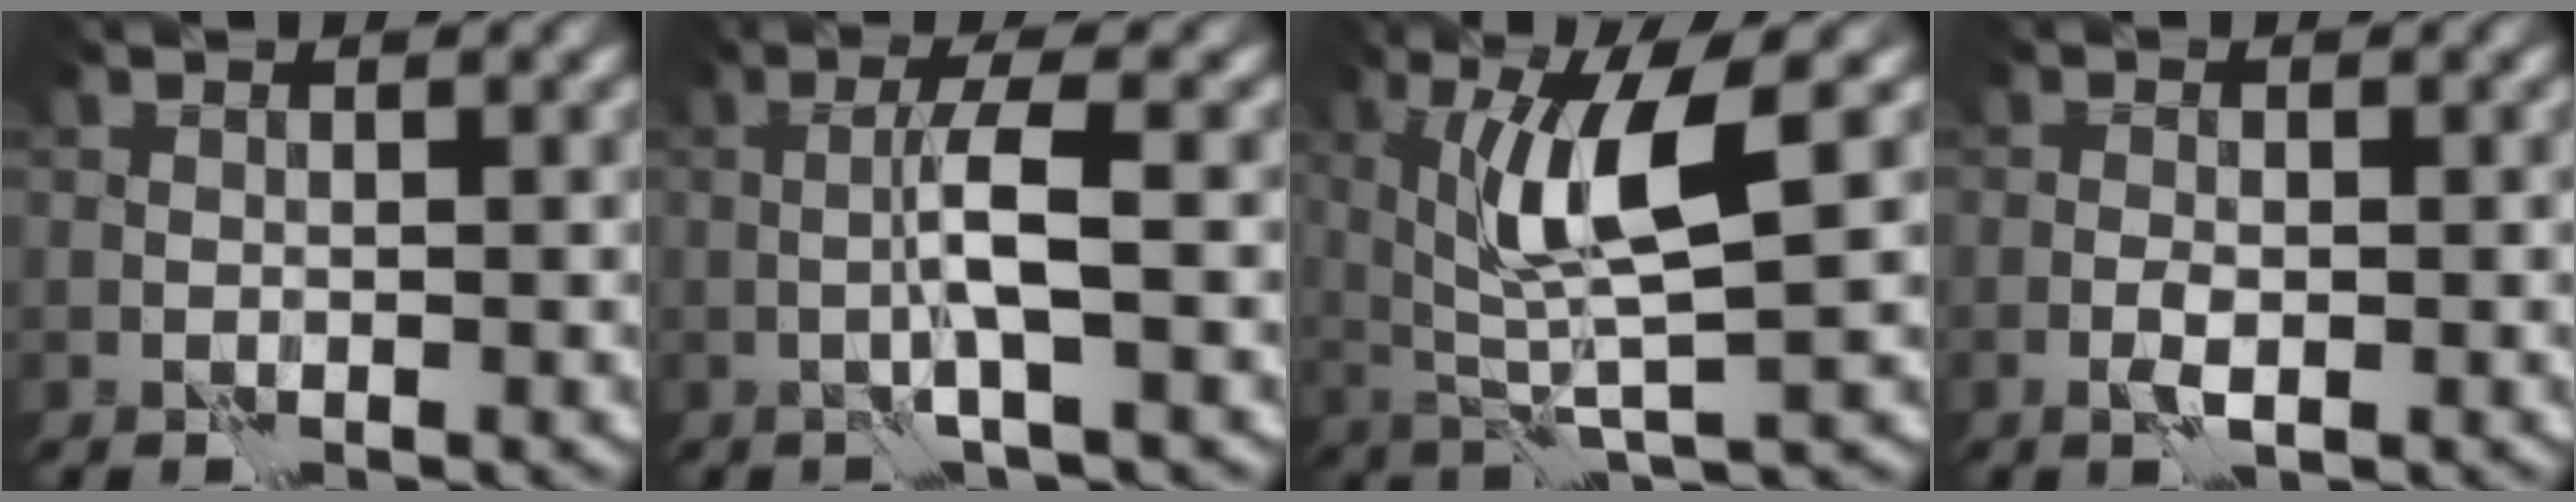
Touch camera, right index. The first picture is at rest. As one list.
[{"total": 3.3, "force": [-0.1, -0.1, 3.3], "torque": [-0.065, 0.007, -0.006]}, {"total": 6.9, "force": [2.3, 1.0, 6.4], "torque": [-0.122, -0.004, 0.045]}, {"total": 1.3, "force": [-0.3, 0.4, 1.2], "torque": [-0.025, -0.001, -0.007]}]